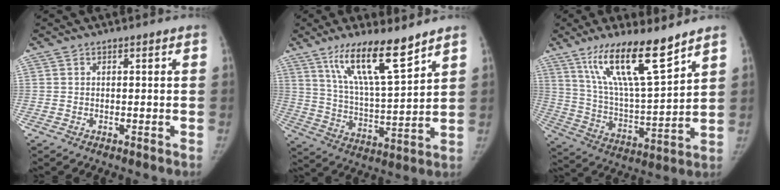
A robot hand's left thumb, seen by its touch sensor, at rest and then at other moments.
{"total": 14.5, "force": [9.8, 2.7, 10.3], "torque": [-0.172, -0.062, 0.188]}
{"total": 17.2, "force": [11.5, 3.2, 12.3], "torque": [-0.204, -0.066, 0.221]}